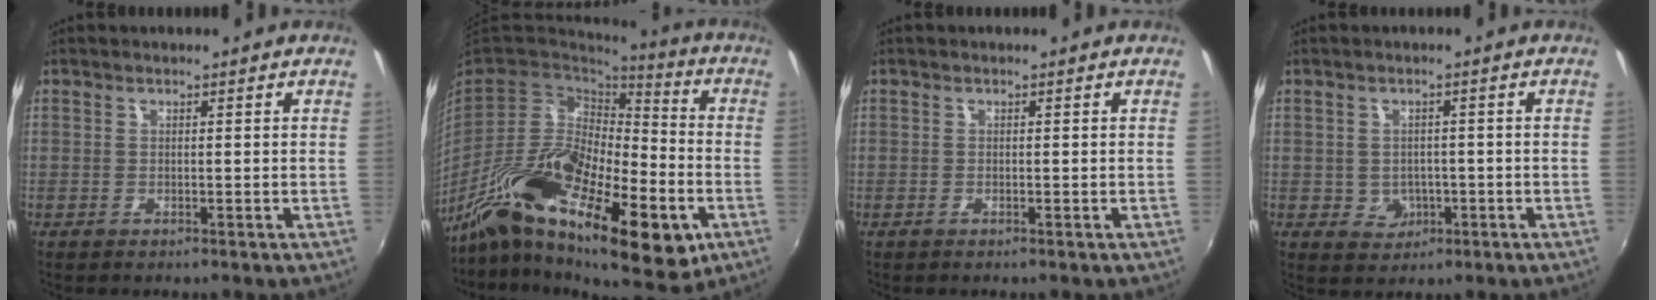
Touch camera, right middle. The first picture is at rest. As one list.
[{"total": 28.2, "force": [-12.9, 11.6, 22.2], "torque": [-0.385, -0.036, -0.222]}, {"total": 0.0}, {"total": 3.9, "force": [-0.8, 3.7, 1.1], "torque": [-0.026, 0.004, -0.002]}]